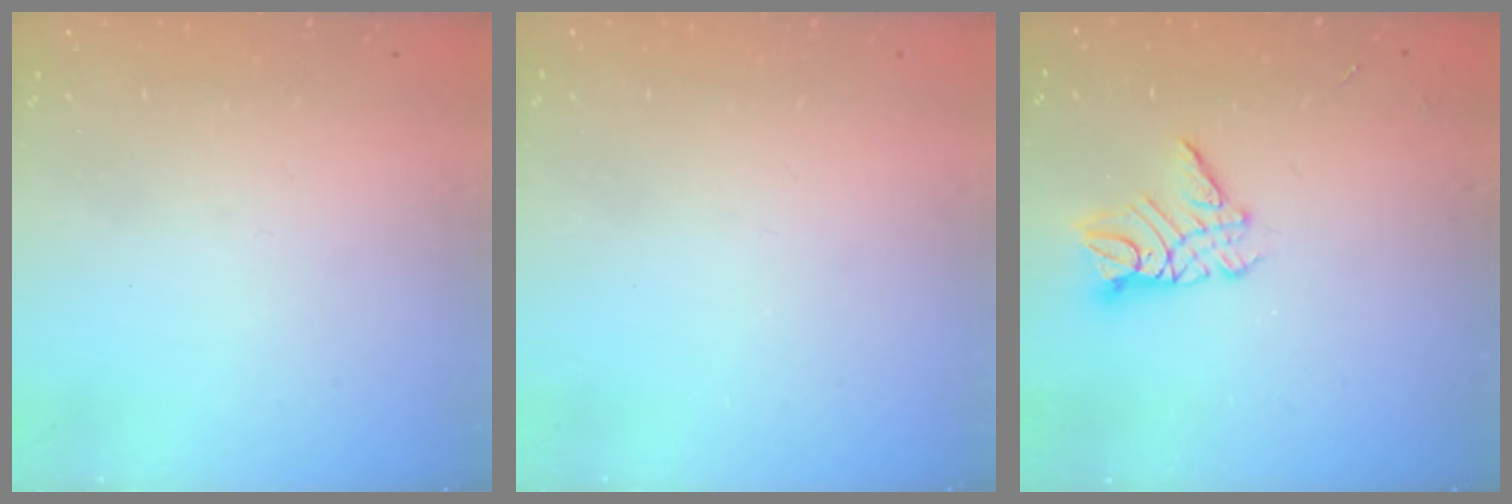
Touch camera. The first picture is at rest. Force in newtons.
{"total": 0.0}
{"total": 9.5, "press": 9.5, "slide": 0.8}